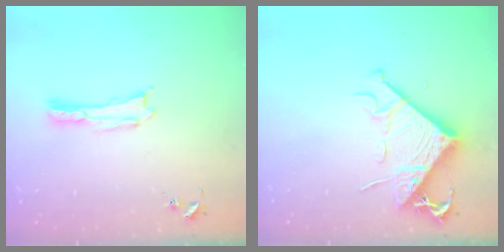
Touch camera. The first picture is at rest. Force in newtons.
{"total": 8.5, "press": 8.4, "slide": 1.1}